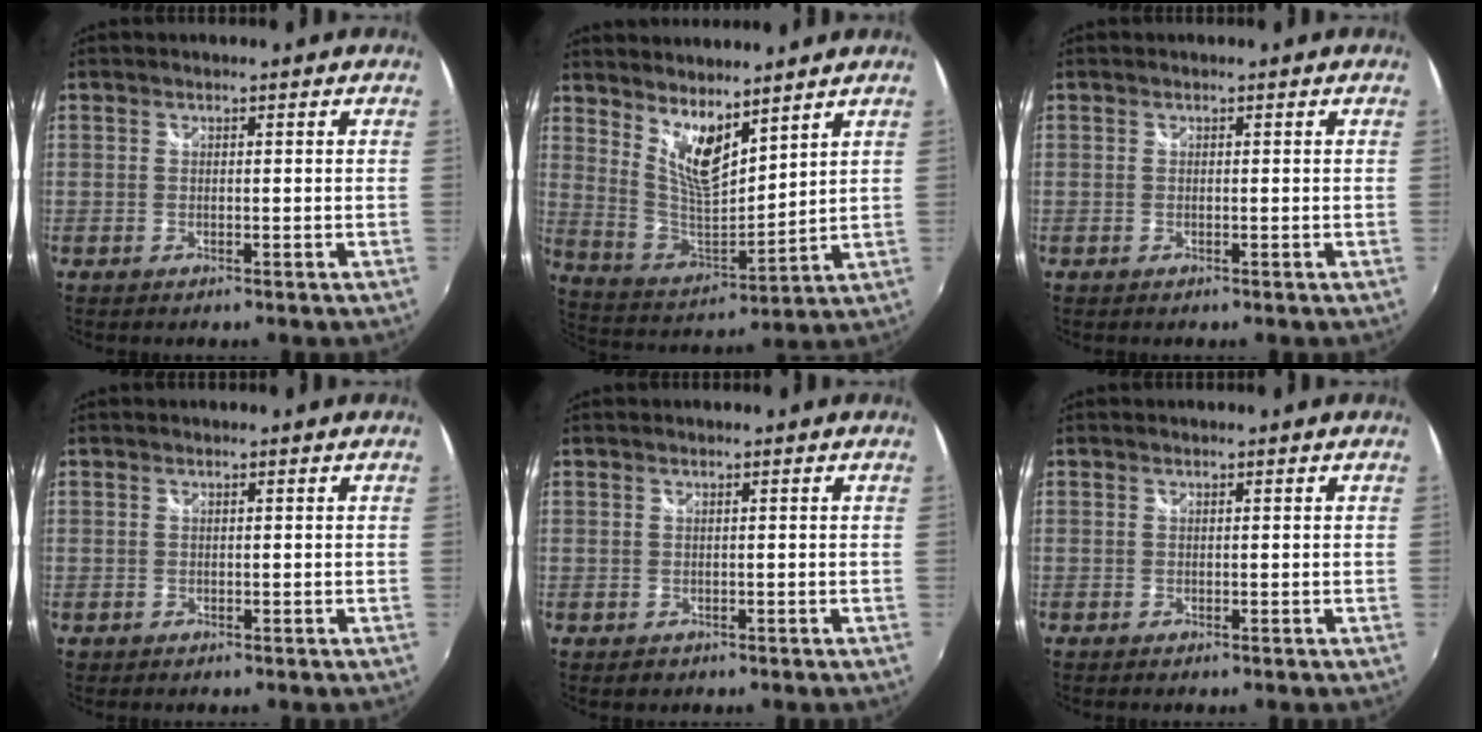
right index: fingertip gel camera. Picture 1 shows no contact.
{"total": 10.1, "force": [7.0, 3.2, 6.5], "torque": [-0.117, -0.014, 0.140]}
{"total": 0.0}
{"total": 0.6, "force": [-0.1, 0.6, 0.0], "torque": [0.000, 0.001, 0.000]}
{"total": 1.3, "force": [-0.2, 1.2, 0.1], "torque": [0.000, -0.001, 0.000]}
{"total": 0.0}